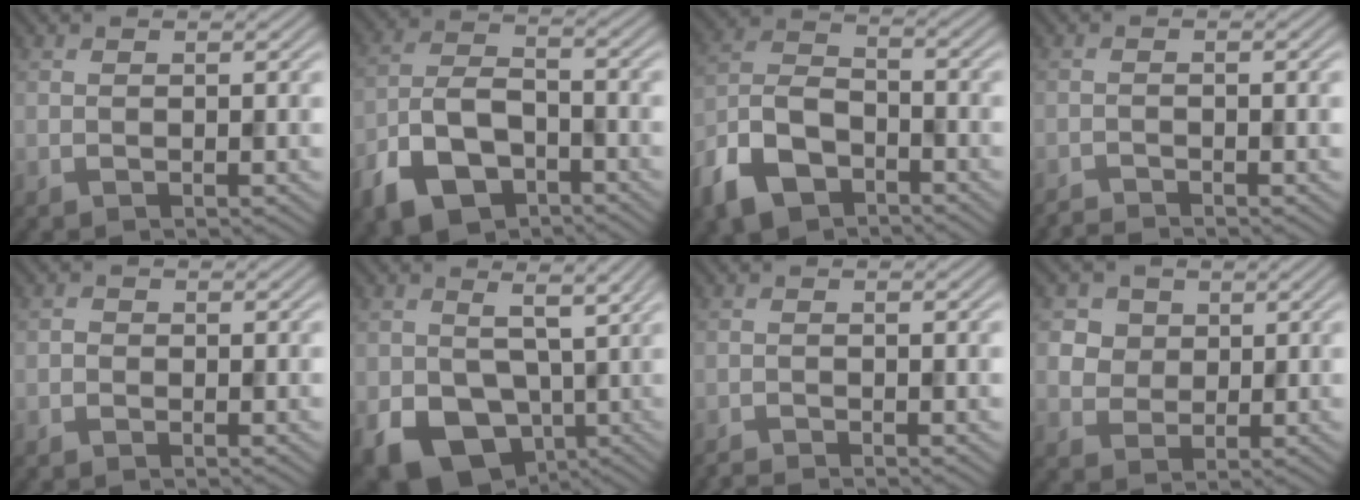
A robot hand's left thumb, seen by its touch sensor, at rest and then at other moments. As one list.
[{"total": 9.5, "force": [-5.6, 5.1, 5.8], "torque": [-0.125, -0.007, -0.116]}, {"total": 9.9, "force": [-6.2, 5.3, 5.6], "torque": [-0.130, -0.009, -0.137]}, {"total": 2.1, "force": [-1.7, 0.1, 1.1], "torque": [-0.017, -0.002, -0.038]}, {"total": 0.7, "force": [-0.4, 0.6, 0.1], "torque": [-0.002, 0.000, -0.011]}, {"total": 12.6, "force": [-1.7, 9.2, 8.5], "torque": [-0.136, -0.049, -0.001]}, {"total": 1.6, "force": [-1.4, 0.1, 0.9], "torque": [-0.014, -0.002, -0.028]}, {"total": 5.3, "force": [2.2, 4.5, 1.8], "torque": [-0.073, -0.003, 0.038]}]